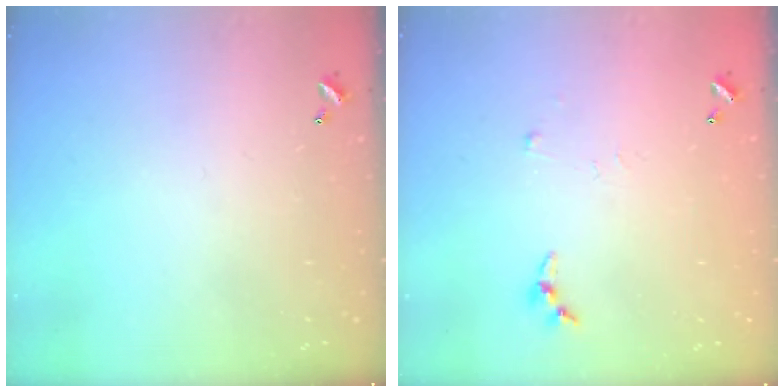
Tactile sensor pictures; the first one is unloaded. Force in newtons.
{"total": 3.9, "press": 3.8, "slide": 0.4}